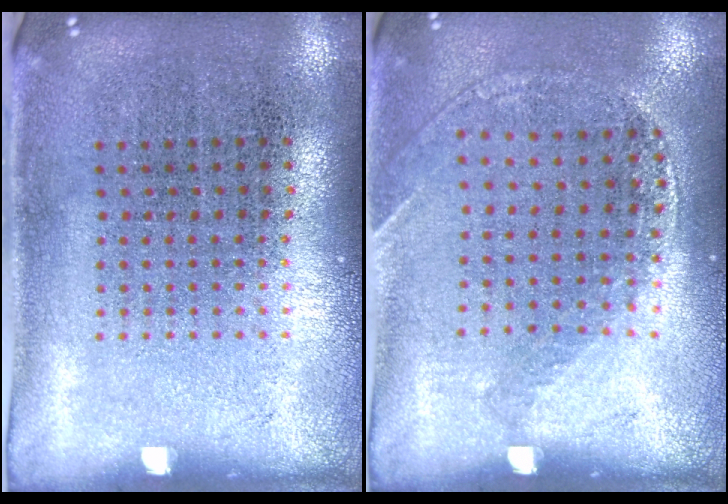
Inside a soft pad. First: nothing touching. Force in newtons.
{"total": 1.2, "press": 1.1, "slide": 0.4}